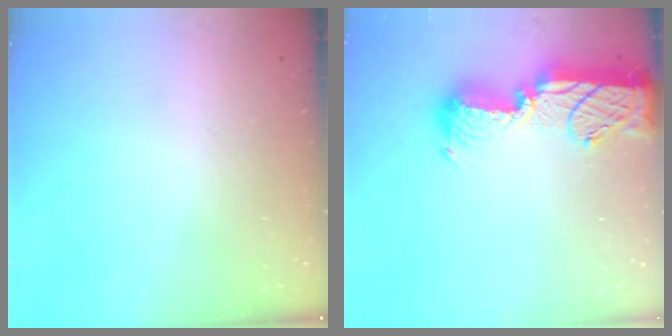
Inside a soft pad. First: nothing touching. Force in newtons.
{"total": 17.8, "press": 17.8, "slide": 1.2}